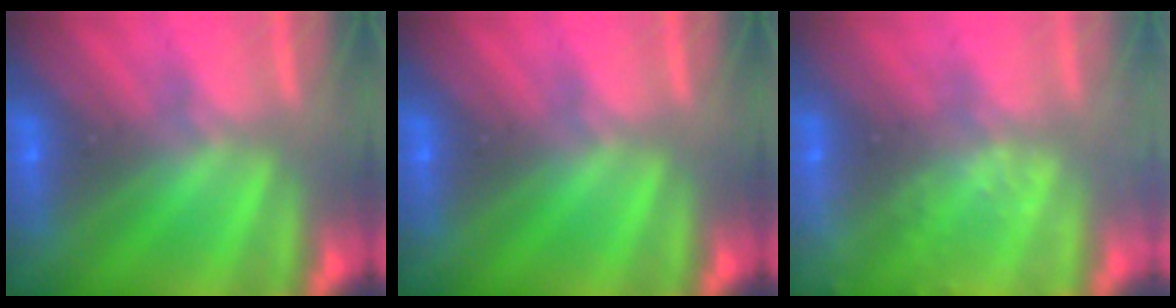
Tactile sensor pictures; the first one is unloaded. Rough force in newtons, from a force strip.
{"total": 0.0}
{"total": 2.4}